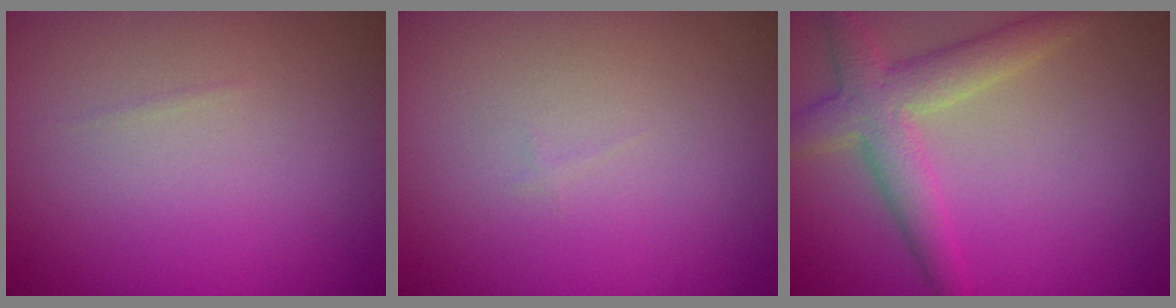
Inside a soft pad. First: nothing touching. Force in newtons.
{"total": 0.0}
{"total": 4.3, "press": 4.3, "slide": 0.2}